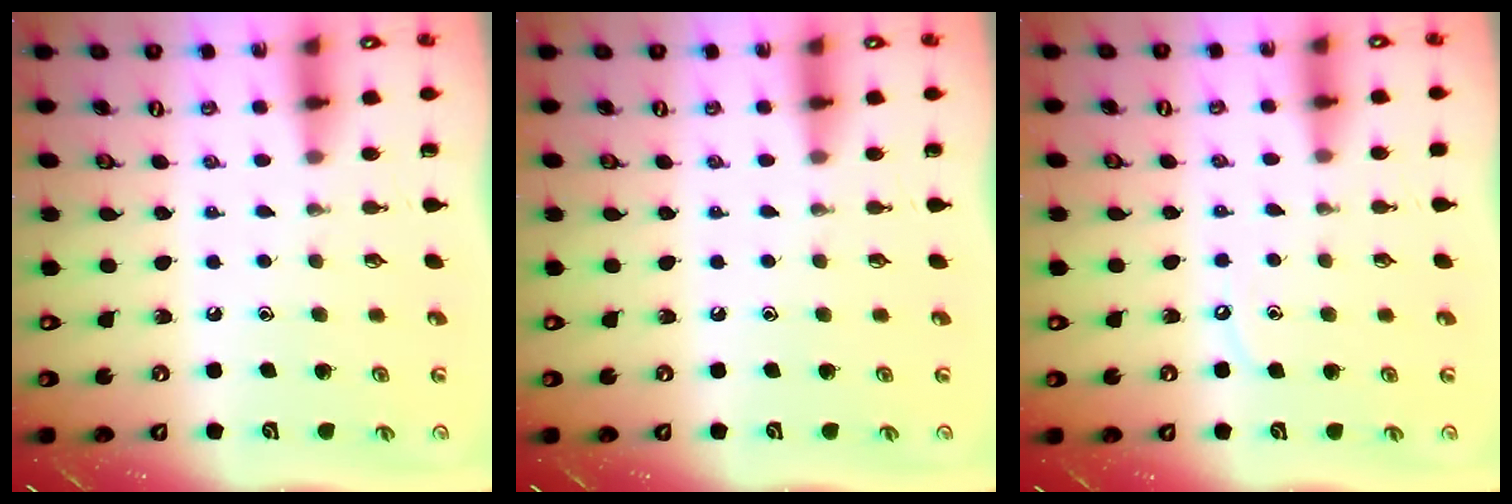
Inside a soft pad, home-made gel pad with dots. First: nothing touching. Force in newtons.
{"total": 0.0}
{"total": 3.1, "press": 3.1, "slide": 0.5}